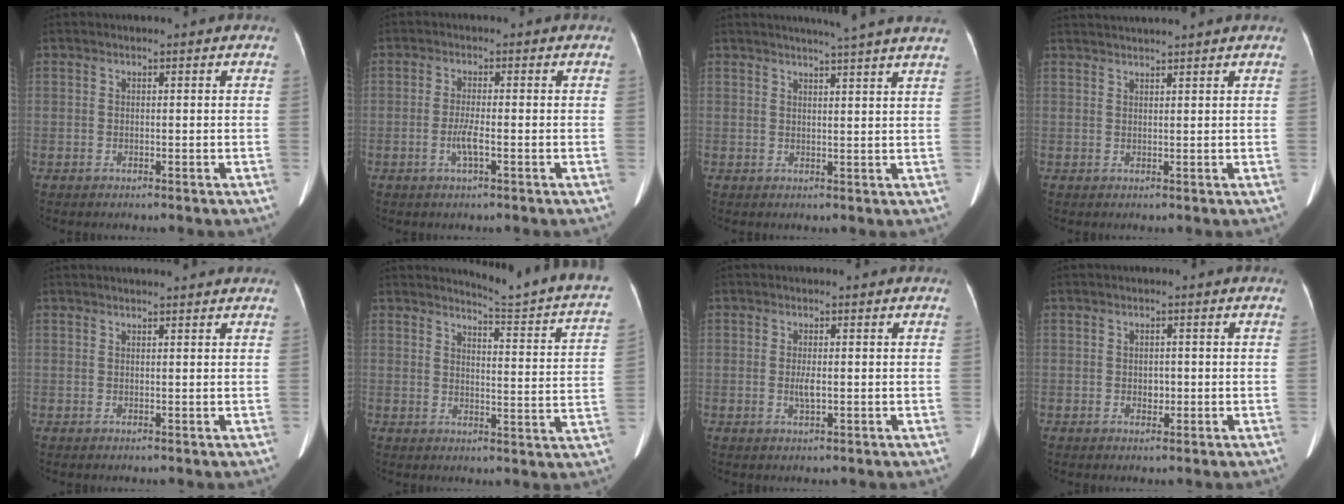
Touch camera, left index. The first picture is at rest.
{"total": 2.8, "force": [-1.0, 0.1, 2.6], "torque": [-0.057, -0.003, -0.020]}
{"total": 9.7, "force": [8.4, -1.1, 4.6], "torque": [-0.063, 0.002, 0.087]}
{"total": 5.1, "force": [4.8, -0.9, 1.6], "torque": [-0.023, 0.028, 0.069]}
{"total": 4.7, "force": [4.4, 0.2, 1.5], "torque": [-0.019, 0.024, 0.050]}
{"total": 14.0, "force": [13.1, -0.6, 4.9], "torque": [-0.060, -0.080, 0.139]}
{"total": 1.8, "force": [-0.2, 0.4, 1.7], "torque": [-0.037, -0.002, -0.003]}
{"total": 1.6, "force": [-0.3, 1.1, 1.0], "torque": [-0.017, 0.001, -0.001]}